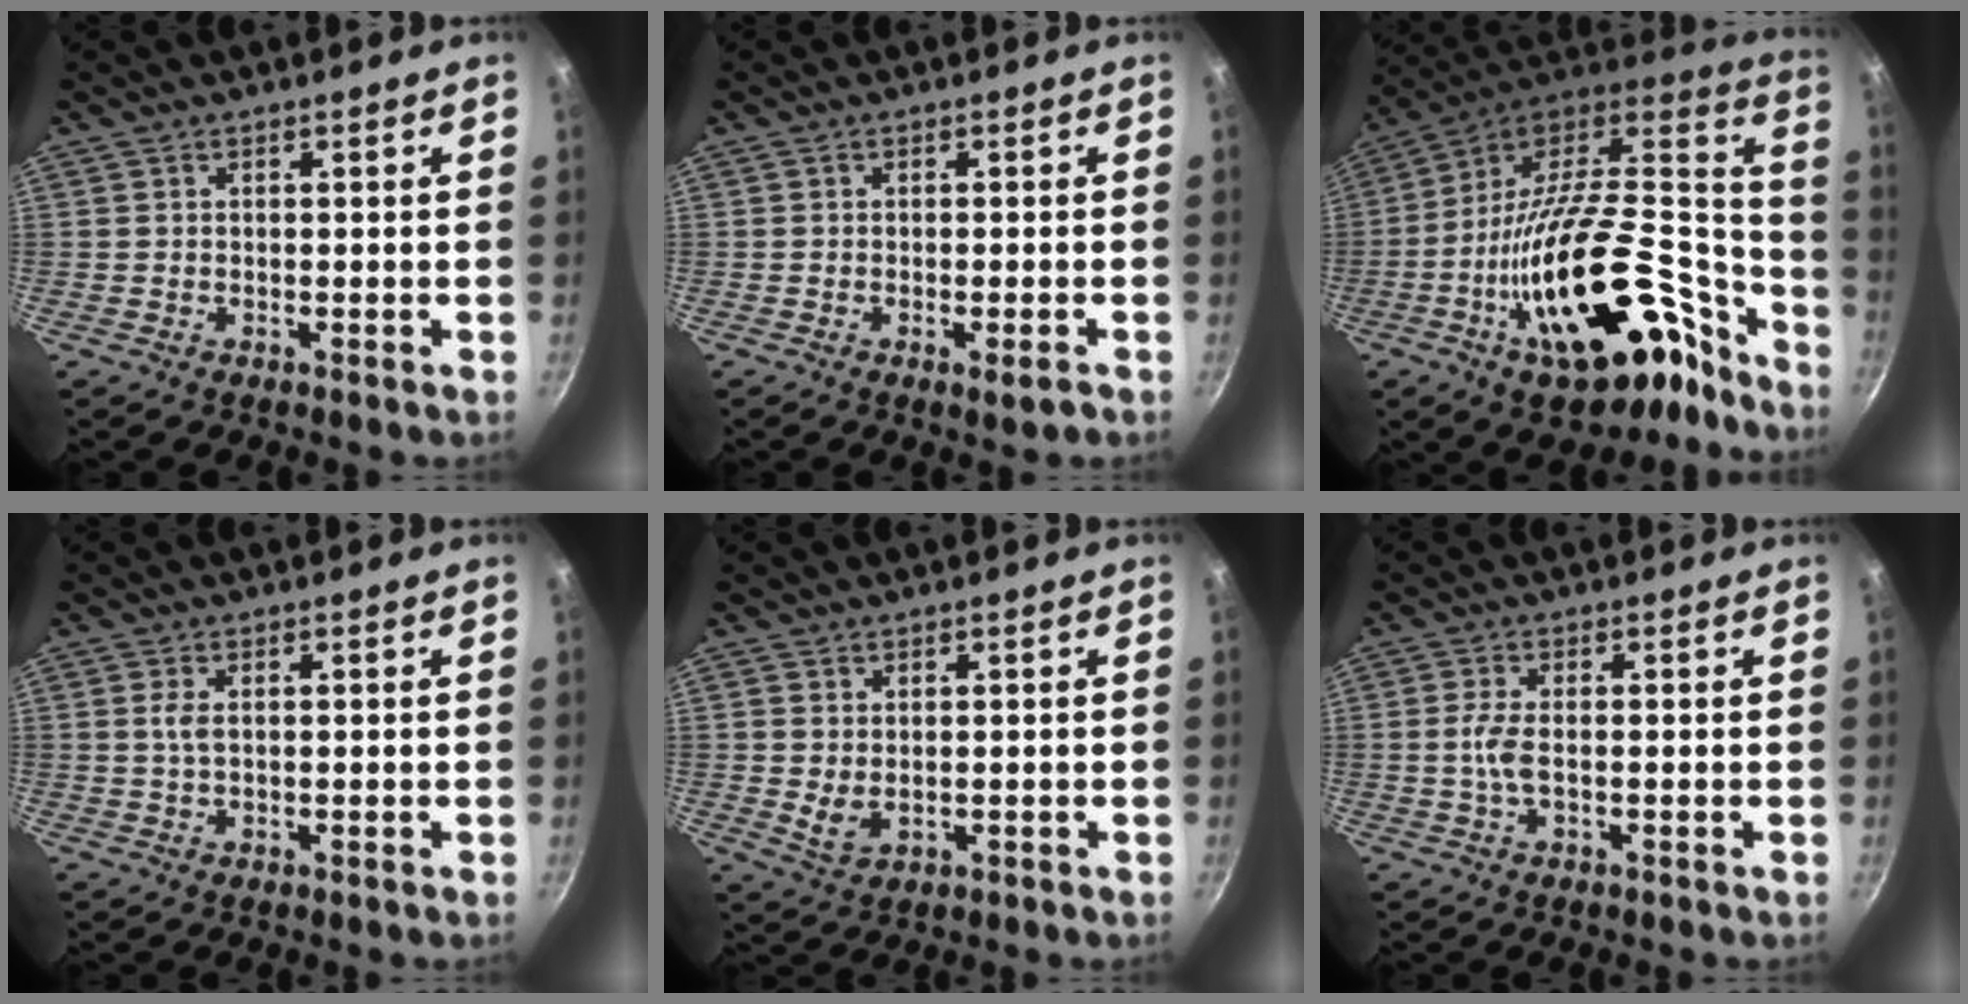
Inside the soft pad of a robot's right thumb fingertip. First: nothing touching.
{"total": 2.4, "force": [-1.3, 0.4, 2.0], "torque": [-0.035, 0.001, -0.020]}
{"total": 34.0, "force": [-16.9, 16.3, 24.5], "torque": [-0.314, 0.113, -0.270]}
{"total": 1.9, "force": [0.4, 0.7, 1.7], "torque": [-0.039, -0.001, 0.011]}
{"total": 3.1, "force": [0.2, 2.1, 2.3], "torque": [-0.040, -0.013, 0.012]}
{"total": 3.4, "force": [-0.3, 1.1, 3.2], "torque": [-0.080, 0.001, -0.009]}